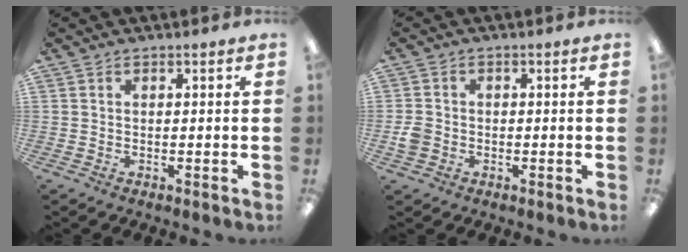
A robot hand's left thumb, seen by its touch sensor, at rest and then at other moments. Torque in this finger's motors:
{"motor_torque": [0.06, 0.06, 0.00, -0.07, 0.02]}